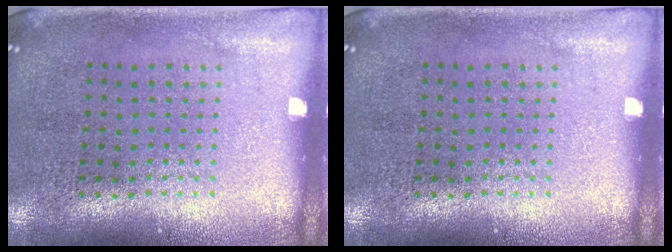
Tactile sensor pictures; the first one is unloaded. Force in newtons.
{"total": 0.0}